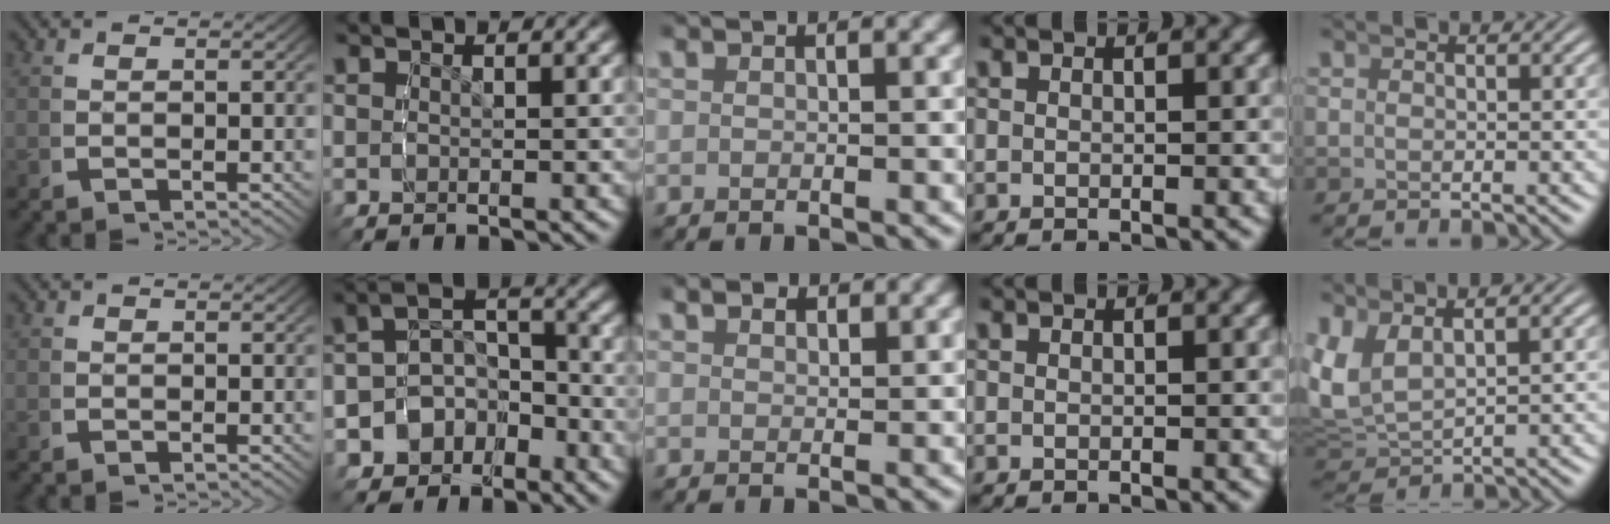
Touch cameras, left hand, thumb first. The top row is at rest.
{"index": {"total": 9.9, "force": [-4.4, 8.2, 3.2], "torque": [-0.072, -0.041, -0.082]}, "middle": {"total": 1.6, "force": [1.3, 0.7, 0.6], "torque": [-0.005, -0.001, 0.022]}, "little": {"total": 6.6, "force": [1.0, 5.4, 3.7], "torque": [-0.117, -0.013, 0.028]}}